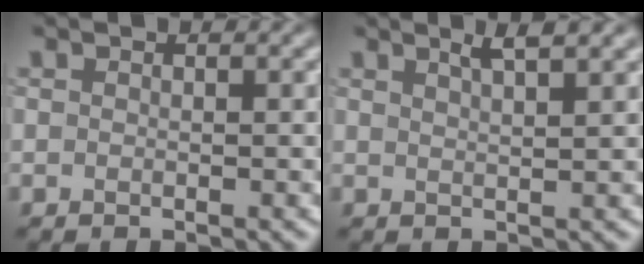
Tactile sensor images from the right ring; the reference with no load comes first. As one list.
[{"total": 2.1, "force": [1.6, 0.1, 1.3], "torque": [-0.015, 0.005, 0.025]}]